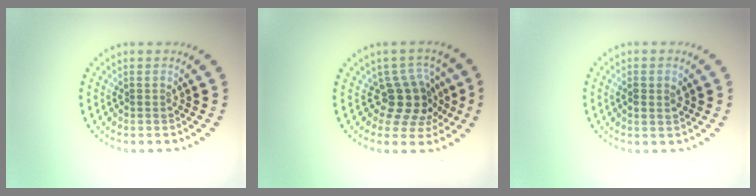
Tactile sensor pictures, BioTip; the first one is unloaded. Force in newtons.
{"total": 3.7, "press": 2.8, "slide": 2.3}
{"total": 1.4, "press": 1.3, "slide": 0.4}